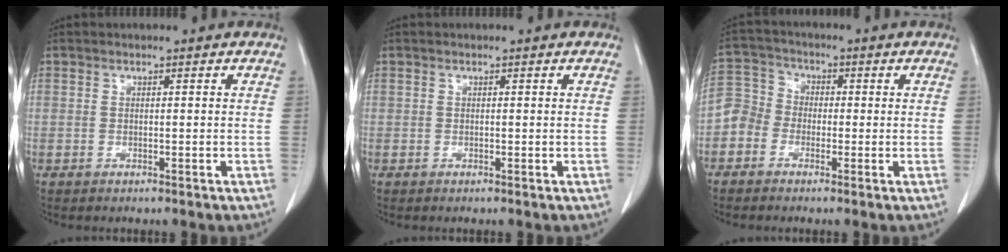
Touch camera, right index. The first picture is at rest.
{"total": 0.0}
{"total": 5.1, "force": [-1.9, 4.7, 1.1], "torque": [-0.018, 0.020, -0.050]}